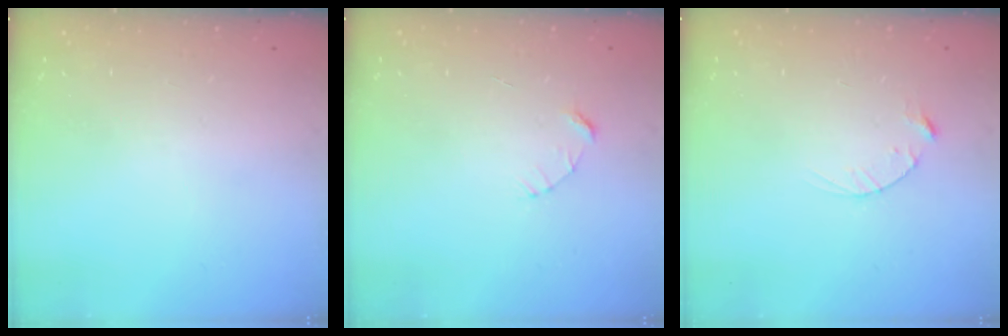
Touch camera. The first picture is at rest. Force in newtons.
{"total": 2.4, "press": 2.4, "slide": 0.2}
{"total": 2.5, "press": 2.5, "slide": 0.4}